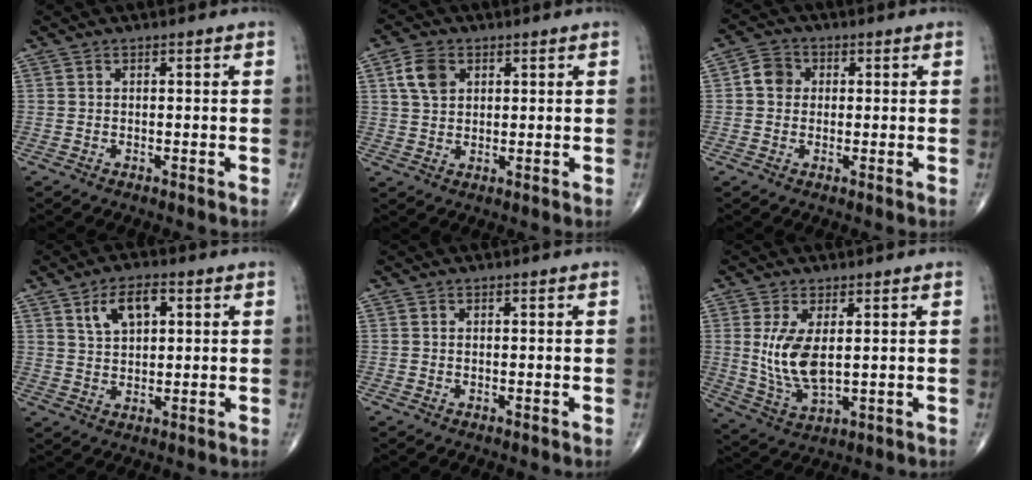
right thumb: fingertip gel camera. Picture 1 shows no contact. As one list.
[{"total": 5.7, "force": [2.0, 4.0, 3.5], "torque": [-0.058, -0.001, 0.037]}, {"total": 4.3, "force": [0.4, 3.8, 1.9], "torque": [-0.020, 0.009, -0.002]}, {"total": 7.0, "force": [2.9, 3.7, 5.2], "torque": [-0.081, -0.004, 0.053]}, {"total": 0.0}, {"total": 9.5, "force": [1.4, 4.4, 8.3], "torque": [-0.166, -0.017, 0.040]}]